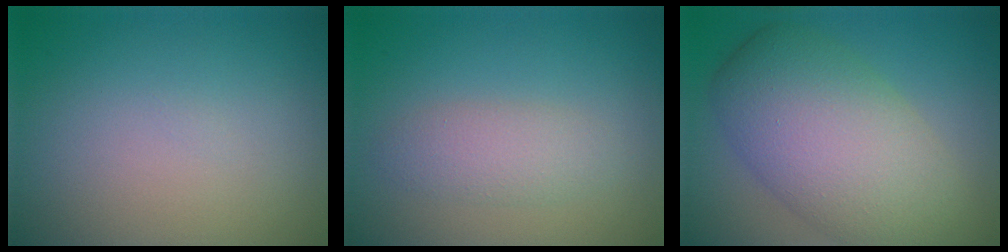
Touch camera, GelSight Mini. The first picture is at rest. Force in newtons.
{"total": 2.3, "press": 2.3, "slide": 0.1}
{"total": 9.7, "press": 9.7, "slide": 0.6}